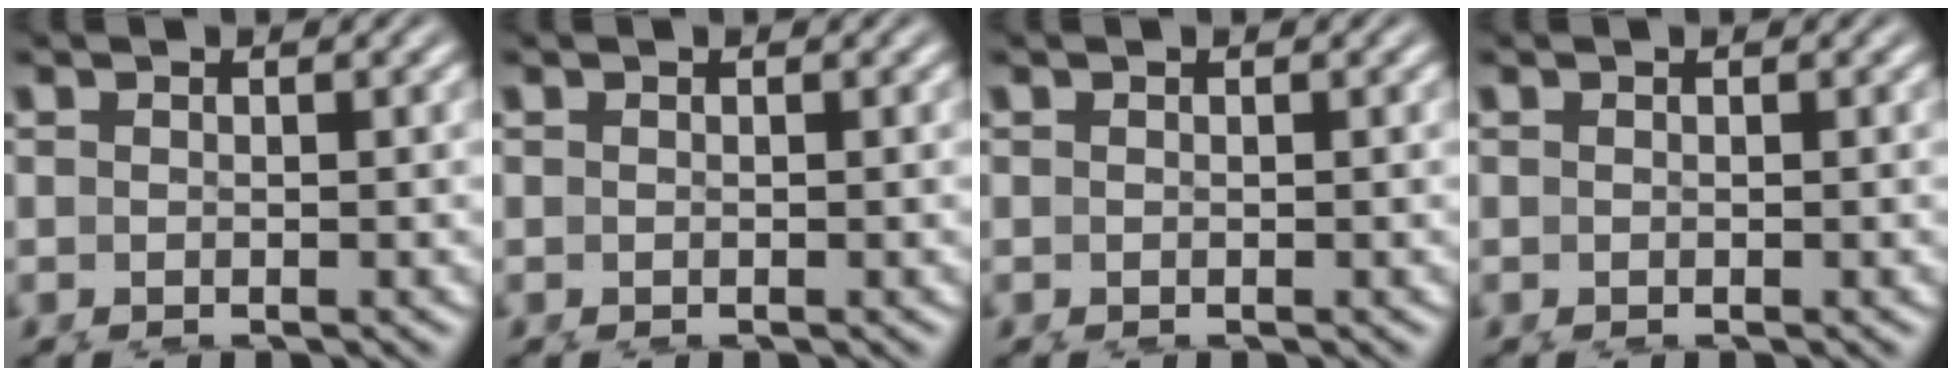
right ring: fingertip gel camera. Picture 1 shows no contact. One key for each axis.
{"total": 0.0}
{"total": 0.0}
{"total": 0.0}